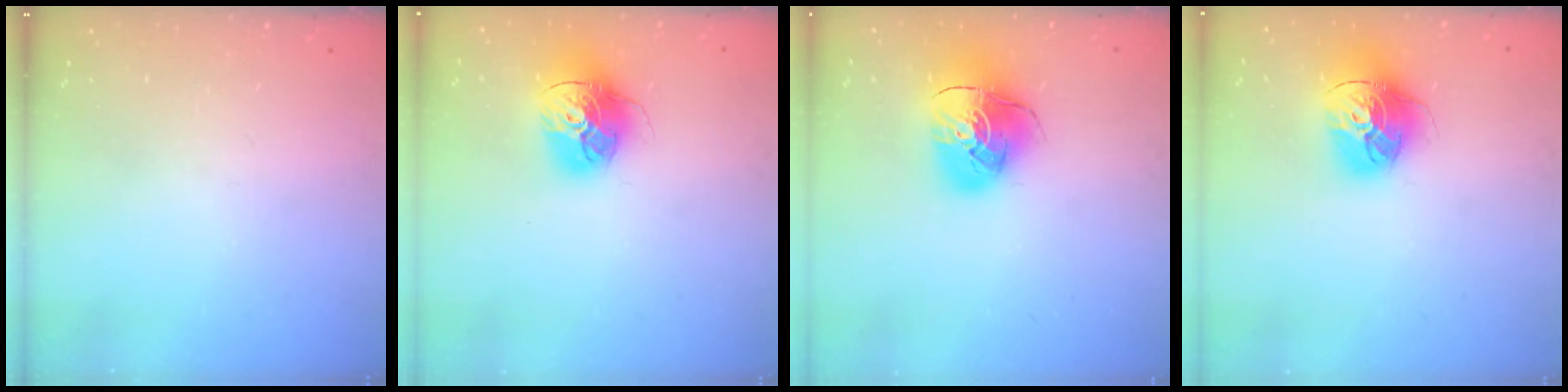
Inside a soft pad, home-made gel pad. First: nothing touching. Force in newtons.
{"total": 16.0, "press": 16.0, "slide": 1.7}
{"total": 12.2, "press": 12.1, "slide": 1.6}
{"total": 17.0, "press": 16.9, "slide": 1.7}